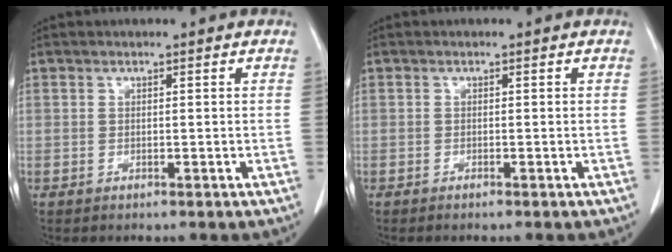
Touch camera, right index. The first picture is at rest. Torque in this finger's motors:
{"motor_torque": [-0.09, 0.00, -0.02, 0.01]}